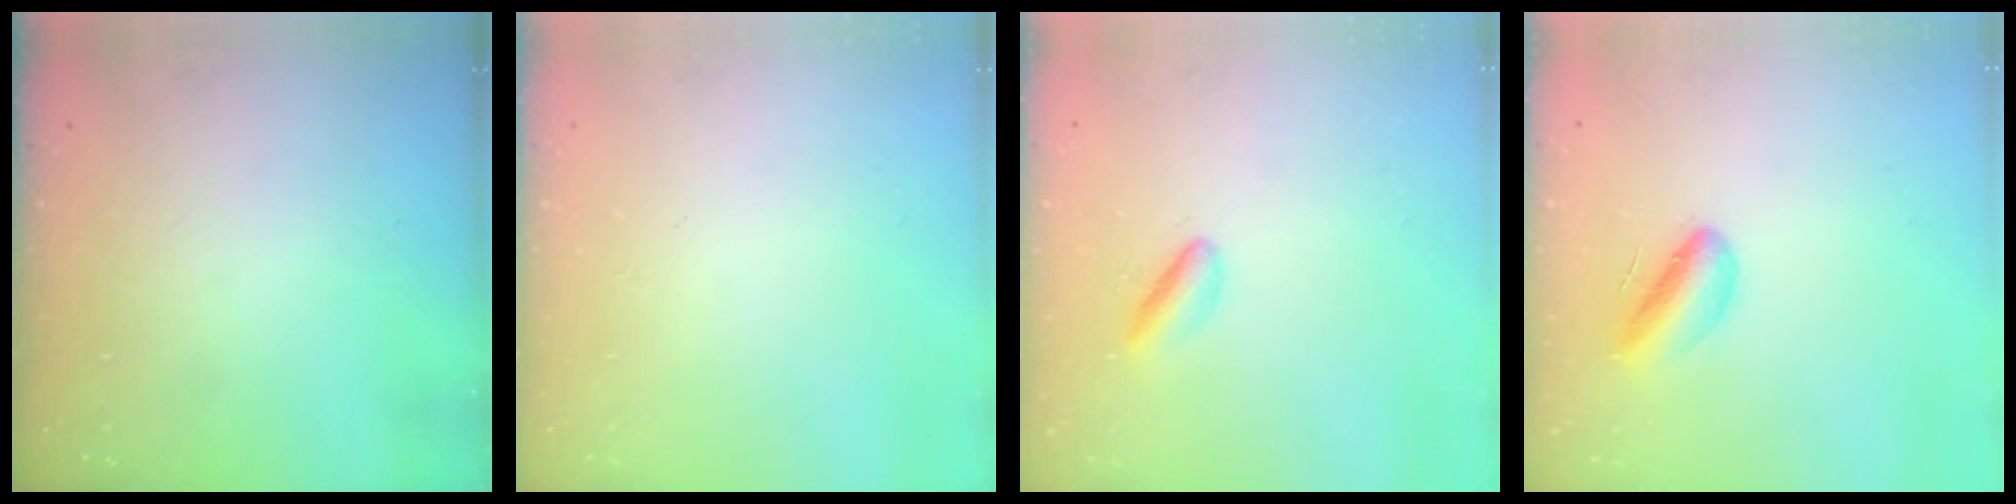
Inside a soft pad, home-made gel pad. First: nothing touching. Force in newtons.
{"total": 0.0}
{"total": 2.9, "press": 2.8, "slide": 0.4}
{"total": 7.0, "press": 6.8, "slide": 1.6}